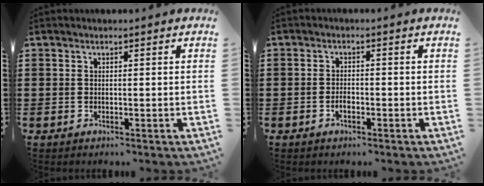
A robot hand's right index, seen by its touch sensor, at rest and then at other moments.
{"total": 1.8, "force": [-0.9, 0.6, 1.4], "torque": [-0.028, -0.002, -0.015]}